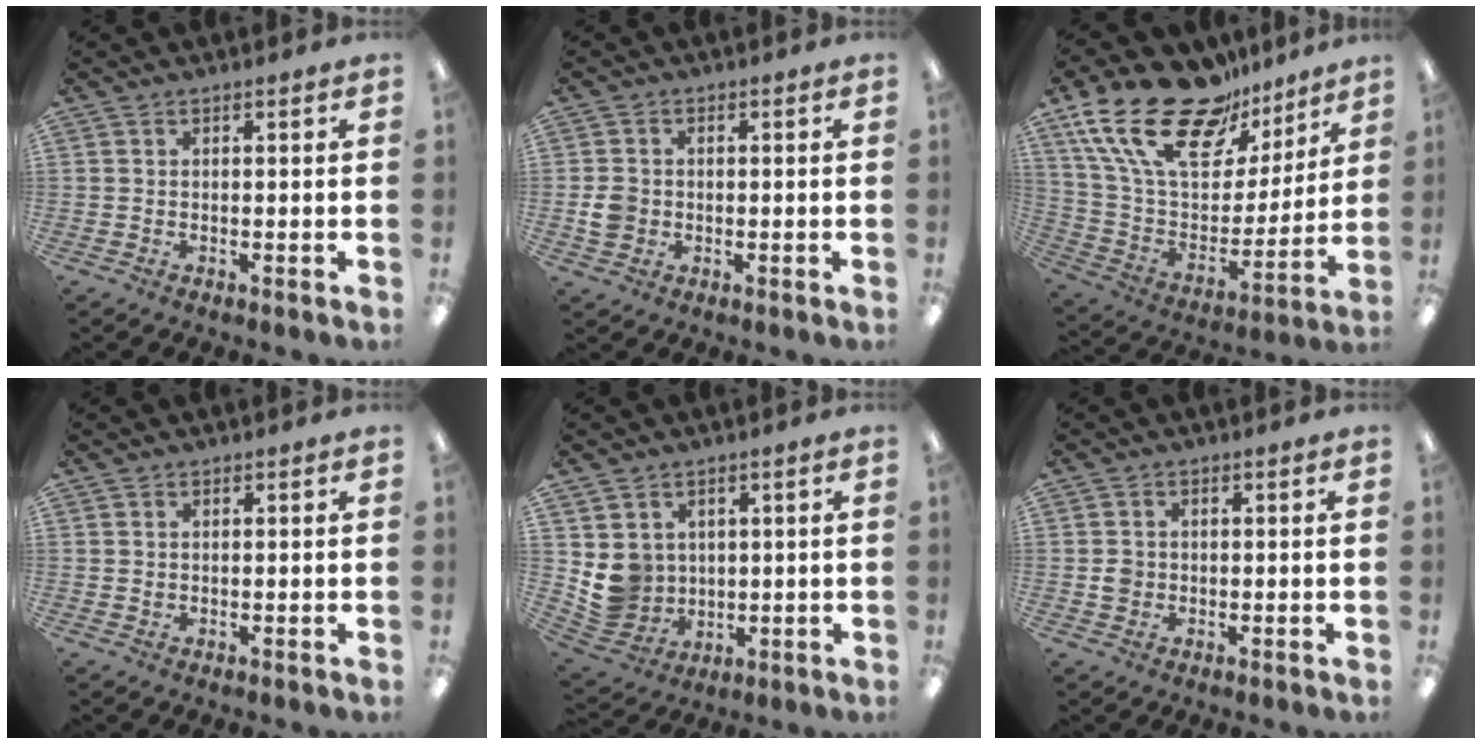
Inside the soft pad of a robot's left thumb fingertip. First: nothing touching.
{"total": 4.0, "force": [-0.5, 3.5, 1.9], "torque": [-0.023, 0.005, -0.009]}
{"total": 23.6, "force": [16.5, 11.2, 12.6], "torque": [-0.249, -0.107, 0.292]}
{"total": 0.6, "force": [0.3, 0.5, 0.0], "torque": [-0.001, 0.002, 0.006]}
{"total": 7.8, "force": [1.8, 7.4, 1.4], "torque": [-0.033, -0.011, 0.046]}
{"total": 2.7, "force": [-0.1, 2.5, 0.9], "torque": [-0.009, 0.001, -0.006]}